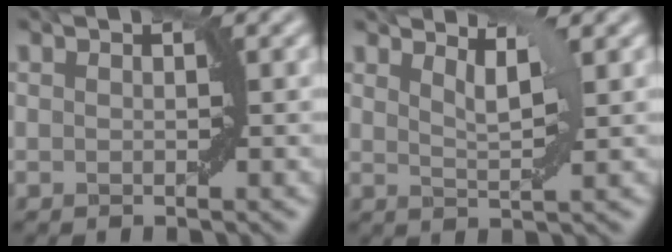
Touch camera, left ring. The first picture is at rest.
{"total": 2.3, "force": [1.7, 0.3, 1.4], "torque": [-0.018, -0.006, 0.031]}